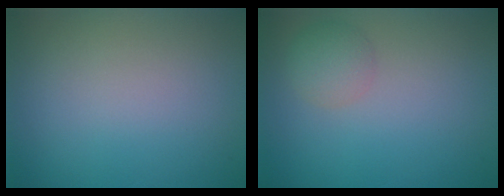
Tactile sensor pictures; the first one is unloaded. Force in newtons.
{"total": 1.9, "press": 1.9, "slide": 0.1}